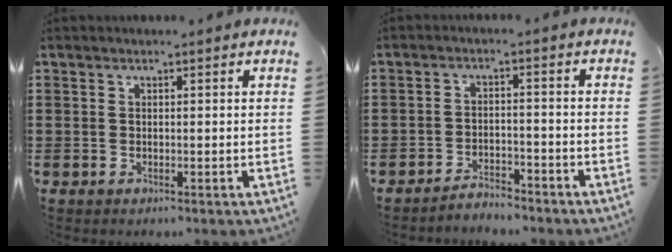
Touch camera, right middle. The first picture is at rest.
{"total": 3.2, "force": [-3.1, 0.3, 0.2], "torque": [-0.011, 0.004, -0.066]}